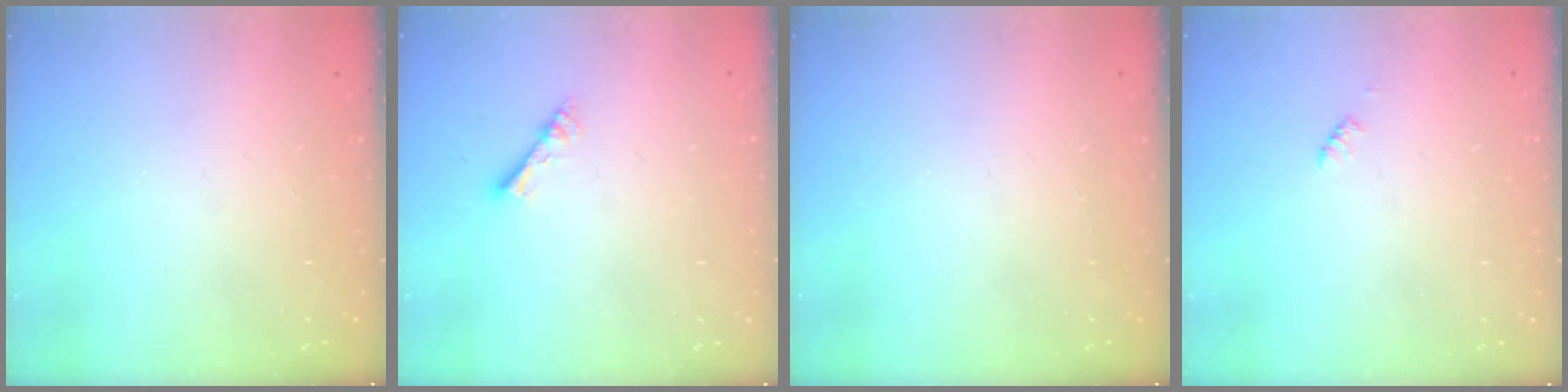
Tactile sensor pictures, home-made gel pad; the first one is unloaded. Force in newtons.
{"total": 2.8, "press": 2.8, "slide": 0.4}
{"total": 0.0}
{"total": 0.9, "press": 0.9, "slide": 0.2}